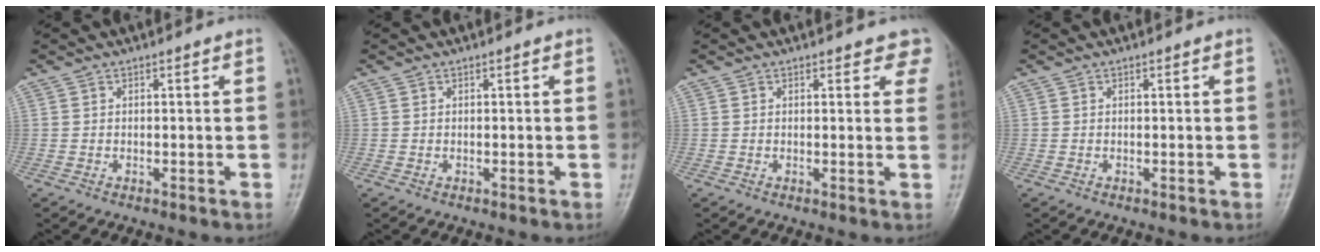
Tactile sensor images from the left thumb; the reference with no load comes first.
{"total": 0.0}
{"total": 4.5, "force": [3.5, 2.1, 1.9], "torque": [0.013, -0.012, 0.025]}
{"total": 0.0}